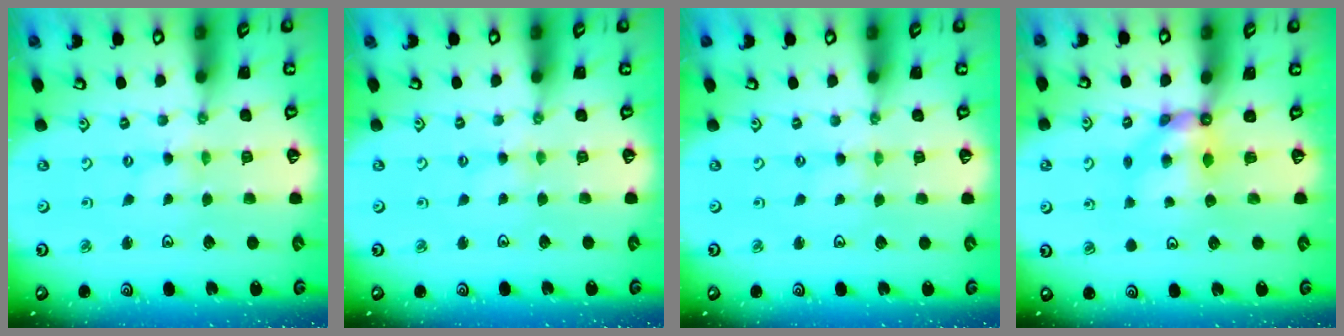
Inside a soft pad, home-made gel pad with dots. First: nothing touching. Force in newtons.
{"total": 2.2, "press": 2.2, "slide": 0.3}
{"total": 0.0}
{"total": 6.5, "press": 6.5, "slide": 0.3}